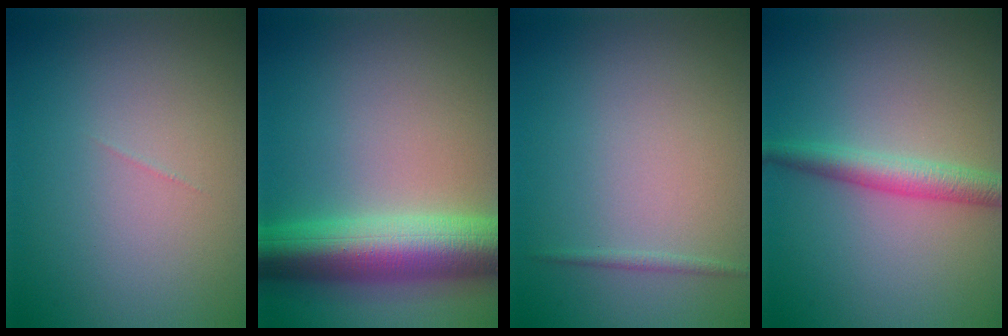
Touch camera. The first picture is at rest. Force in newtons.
{"total": 9.2, "press": 9.2, "slide": 0.1}
{"total": 0.6, "press": 0.6, "slide": 0.0}
{"total": 2.9, "press": 2.9, "slide": 0.0}